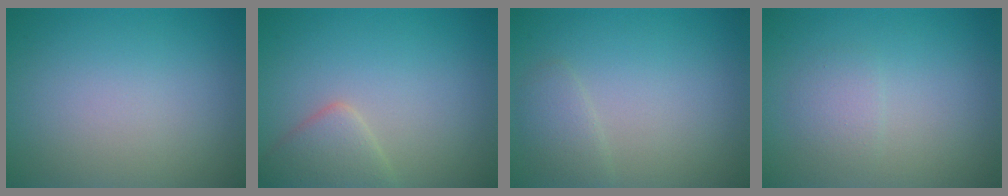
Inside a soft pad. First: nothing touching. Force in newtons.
{"total": 2.9, "press": 2.9, "slide": 0.2}
{"total": 1.6, "press": 1.6, "slide": 0.1}
{"total": 1.4, "press": 1.4, "slide": 0.0}